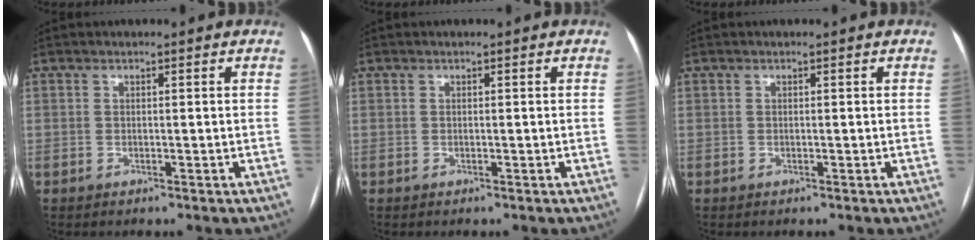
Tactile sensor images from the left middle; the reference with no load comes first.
{"total": 0.0}
{"total": 0.0}